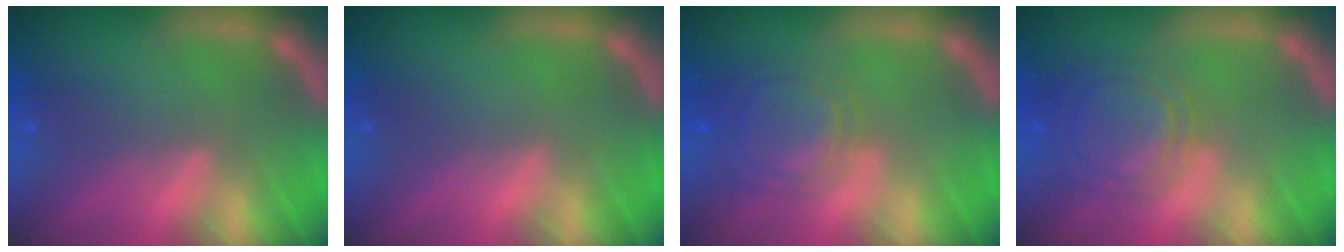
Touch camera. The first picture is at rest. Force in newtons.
{"total": 0.0}
{"total": 5.6}
{"total": 6.5}